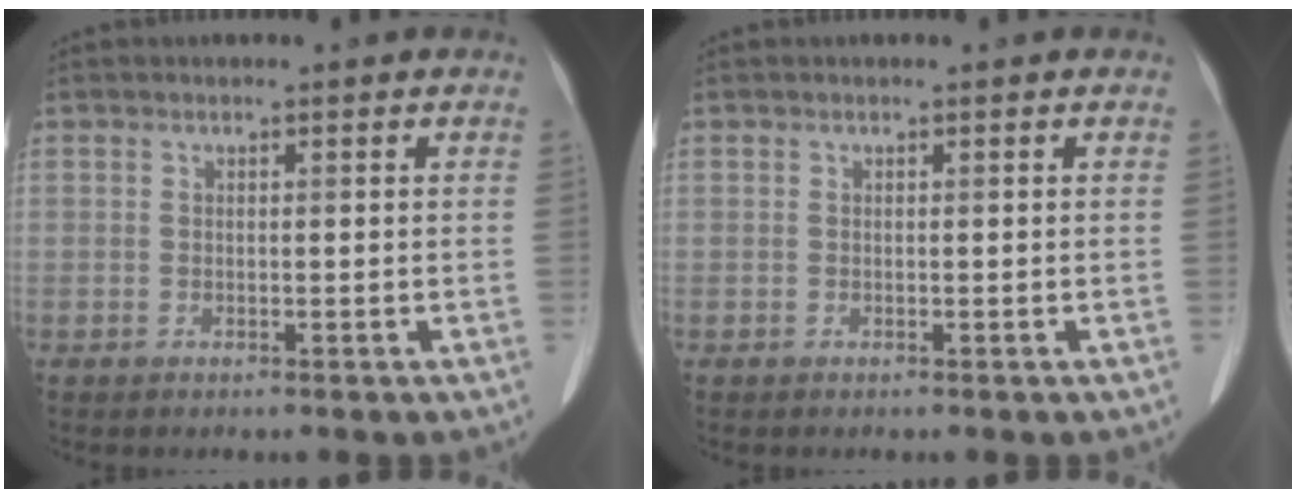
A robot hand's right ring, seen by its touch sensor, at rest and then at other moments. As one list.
[{"total": 0.0}]